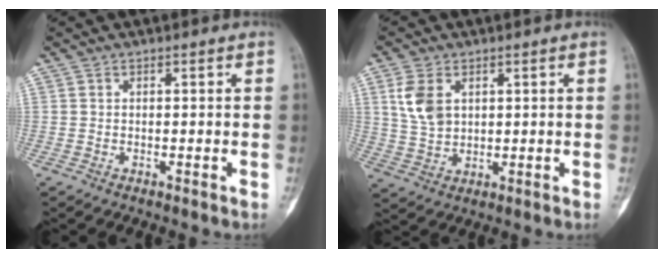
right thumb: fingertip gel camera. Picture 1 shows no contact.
{"total": 7.0, "force": [2.4, 4.6, 4.7], "torque": [-0.090, -0.004, 0.058]}